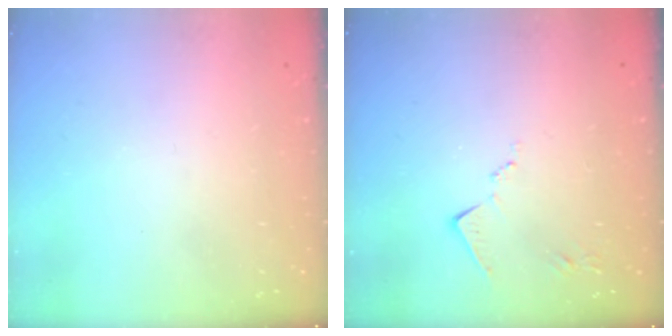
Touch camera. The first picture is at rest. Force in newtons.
{"total": 7.6, "press": 7.6, "slide": 0.1}